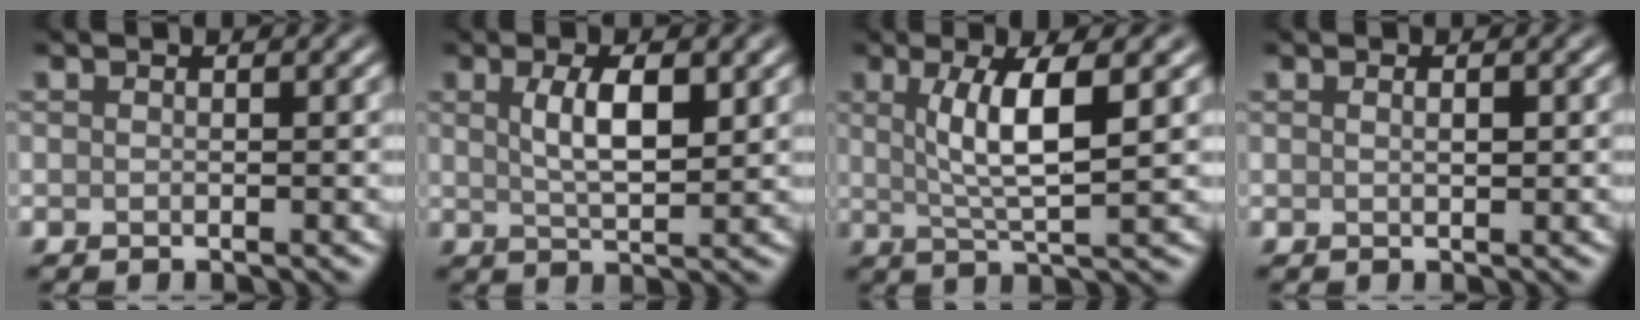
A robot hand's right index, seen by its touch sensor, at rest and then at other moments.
{"total": 4.1, "force": [1.2, 1.3, 3.7], "torque": [-0.073, 0.000, 0.024]}
{"total": 5.7, "force": [1.5, 1.2, 5.4], "torque": [-0.095, -0.001, 0.030]}
{"total": 0.7, "force": [0.2, 0.2, 0.7], "torque": [-0.013, 0.001, 0.004]}